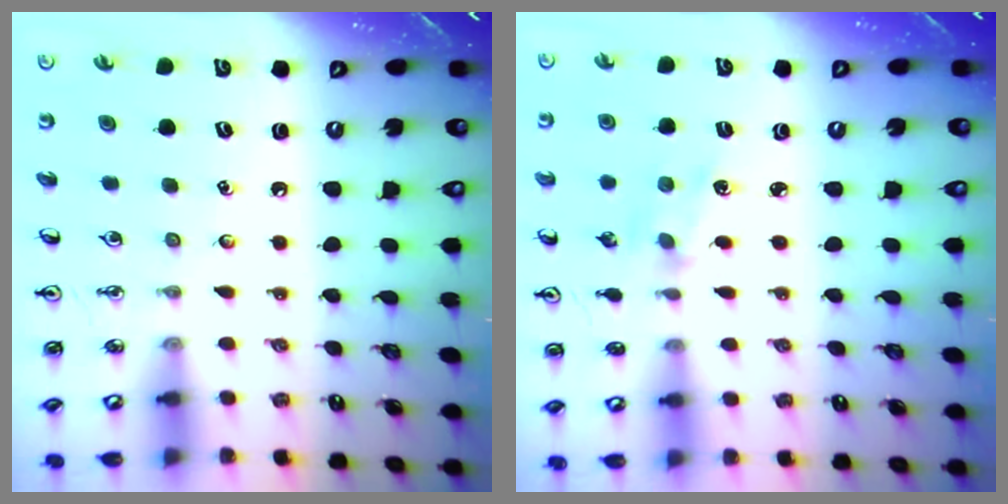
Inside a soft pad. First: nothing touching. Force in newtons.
{"total": 1.8, "press": 1.7, "slide": 0.5}